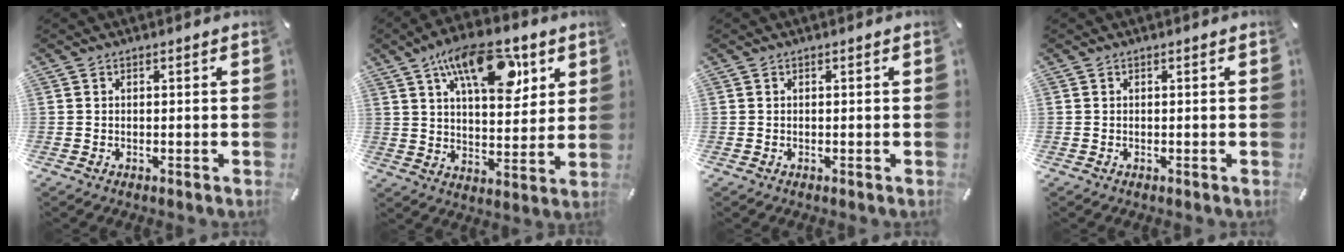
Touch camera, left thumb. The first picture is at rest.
{"total": 17.0, "force": [8.7, 8.3, 12.0], "torque": [-0.184, -0.028, 0.143]}
{"total": 0.0}
{"total": 0.0}